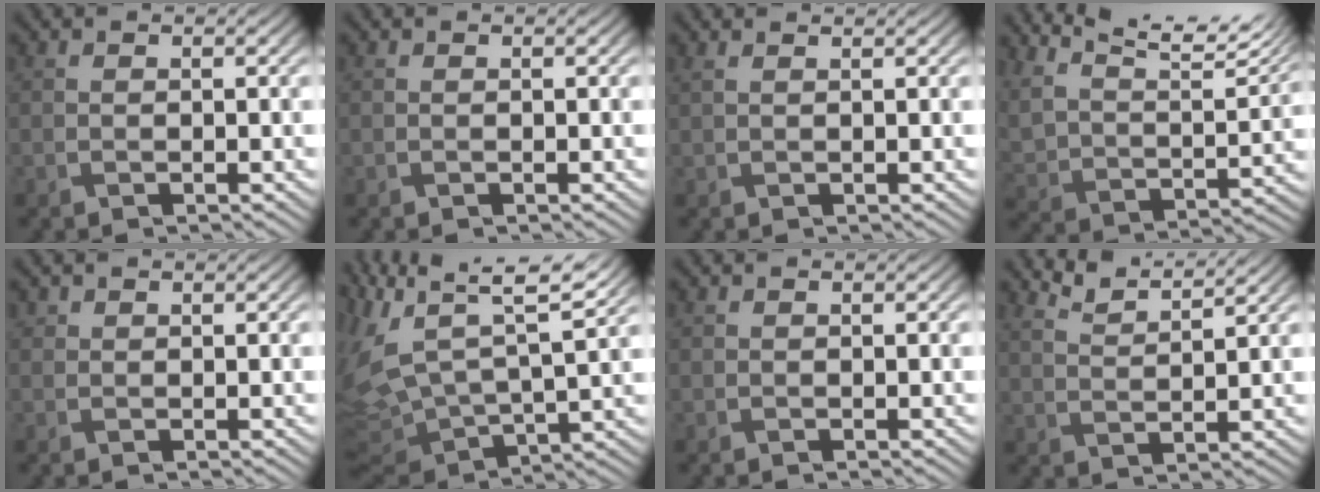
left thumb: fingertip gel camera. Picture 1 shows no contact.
{"total": 0.0}
{"total": 1.3, "force": [1.1, 0.1, 0.6], "torque": [-0.022, 0.001, 0.016]}
{"total": 11.2, "force": [9.2, 3.1, 5.7], "torque": [-0.146, -0.001, 0.161]}
{"total": 0.7, "force": [0.6, 0.5, 0.1], "torque": [0.000, -0.001, 0.012]}
{"total": 14.2, "force": [7.5, 5.0, 11.1], "torque": [-0.253, 0.017, 0.127]}
{"total": 0.0}
{"total": 4.2, "force": [3.7, 0.6, 1.8], "torque": [-0.041, 0.003, 0.080]}